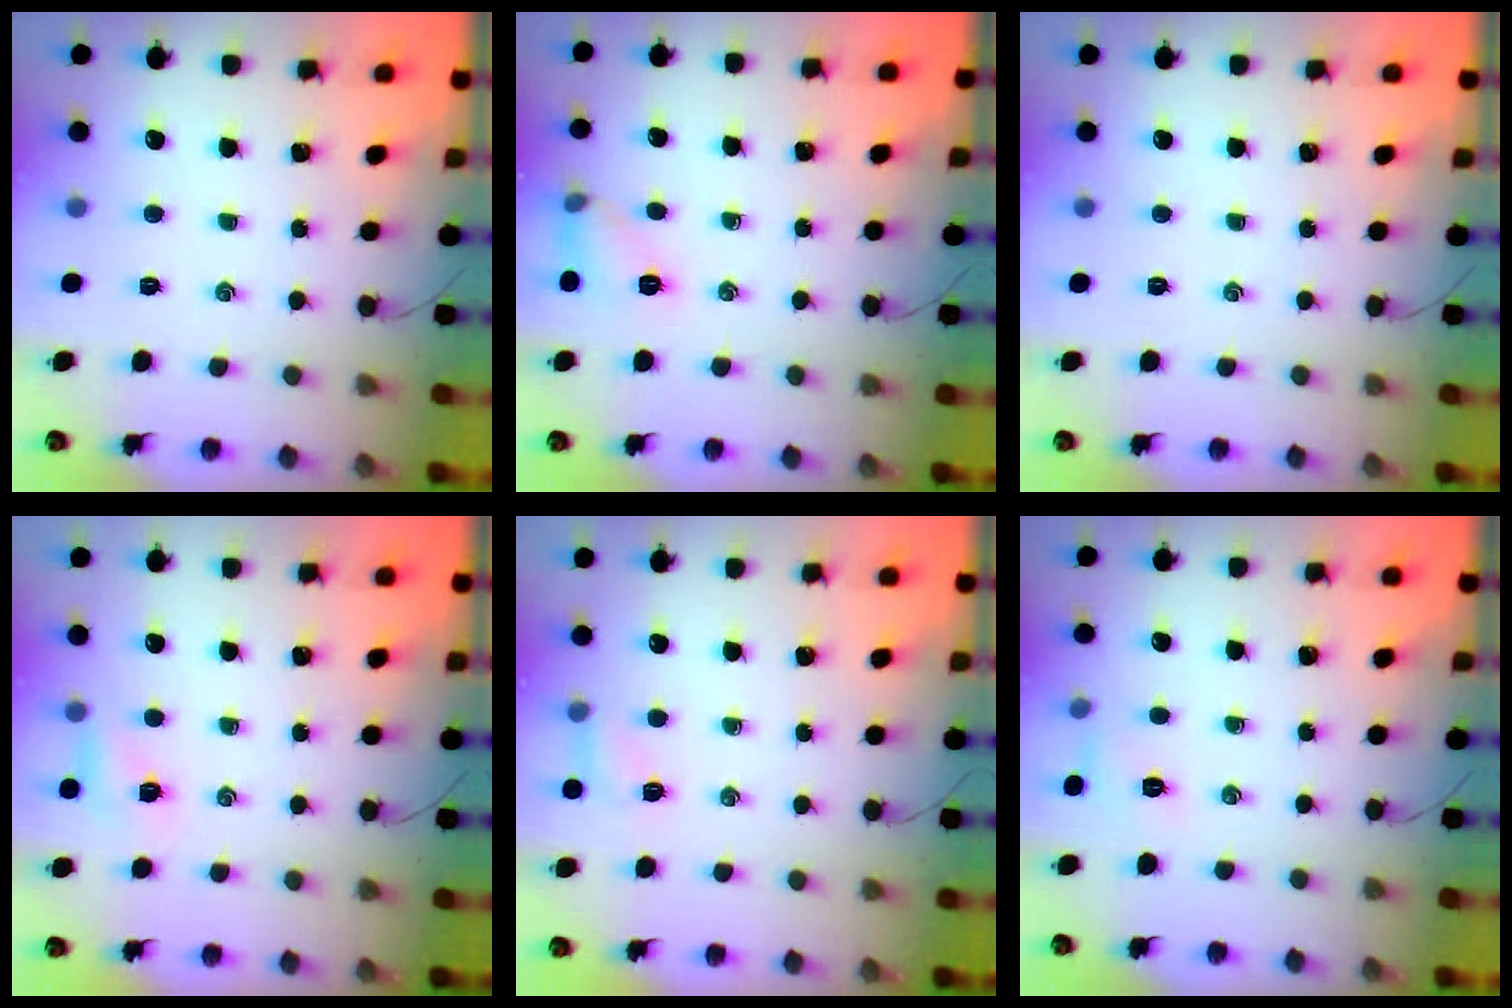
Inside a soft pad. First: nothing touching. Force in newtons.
{"total": 7.8, "press": 7.5, "slide": 1.8}
{"total": 0.0}
{"total": 5.1, "press": 4.9, "slide": 1.3}
{"total": 4.2, "press": 4.0, "slide": 1.1}
{"total": 5.8, "press": 5.6, "slide": 1.5}